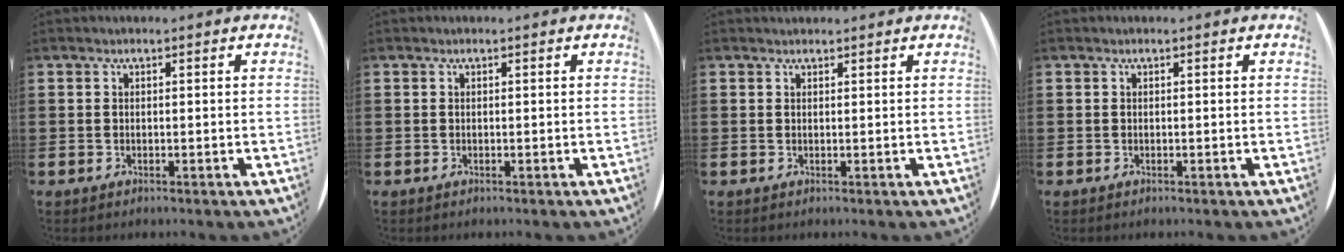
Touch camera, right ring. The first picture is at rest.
{"total": 0.0}
{"total": 0.6, "force": [0.5, 0.0, -0.1], "torque": [0.001, 0.003, 0.011]}
{"total": 0.0}